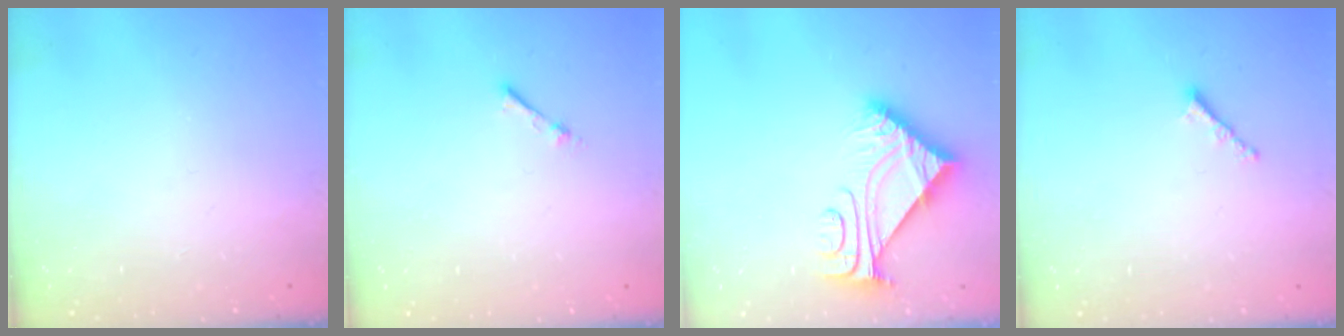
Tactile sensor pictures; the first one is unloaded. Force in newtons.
{"total": 1.7, "press": 1.7, "slide": 0.2}
{"total": 7.5, "press": 7.5, "slide": 0.5}
{"total": 1.8, "press": 1.7, "slide": 0.5}